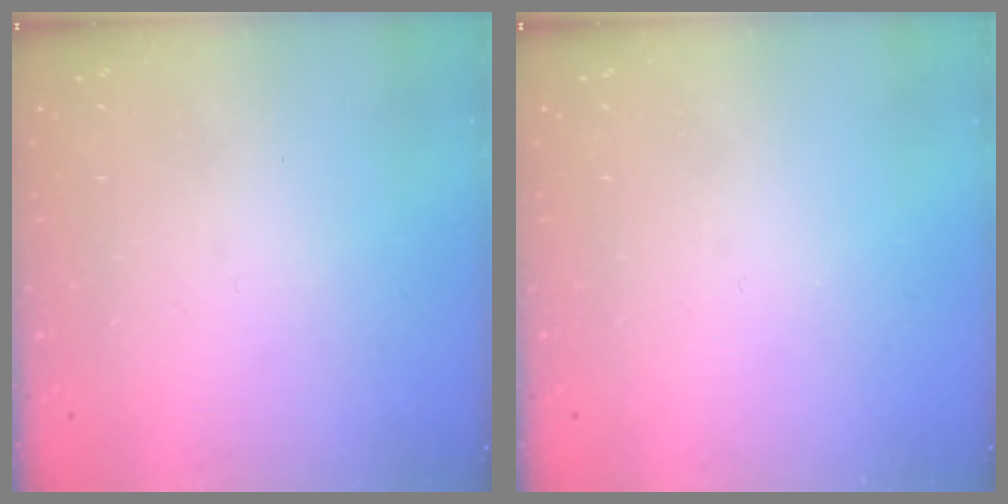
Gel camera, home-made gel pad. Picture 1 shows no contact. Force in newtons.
{"total": 0.0}